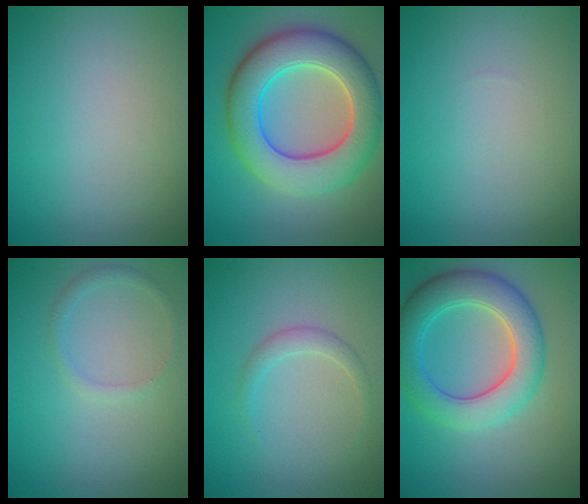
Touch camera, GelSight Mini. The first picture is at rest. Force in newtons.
{"total": 9.1, "press": 9.1, "slide": 0.4}
{"total": 0.0}
{"total": 1.1, "press": 1.1, "slide": 0.1}
{"total": 1.4, "press": 1.4, "slide": 0.0}
{"total": 6.1, "press": 6.1, "slide": 0.2}